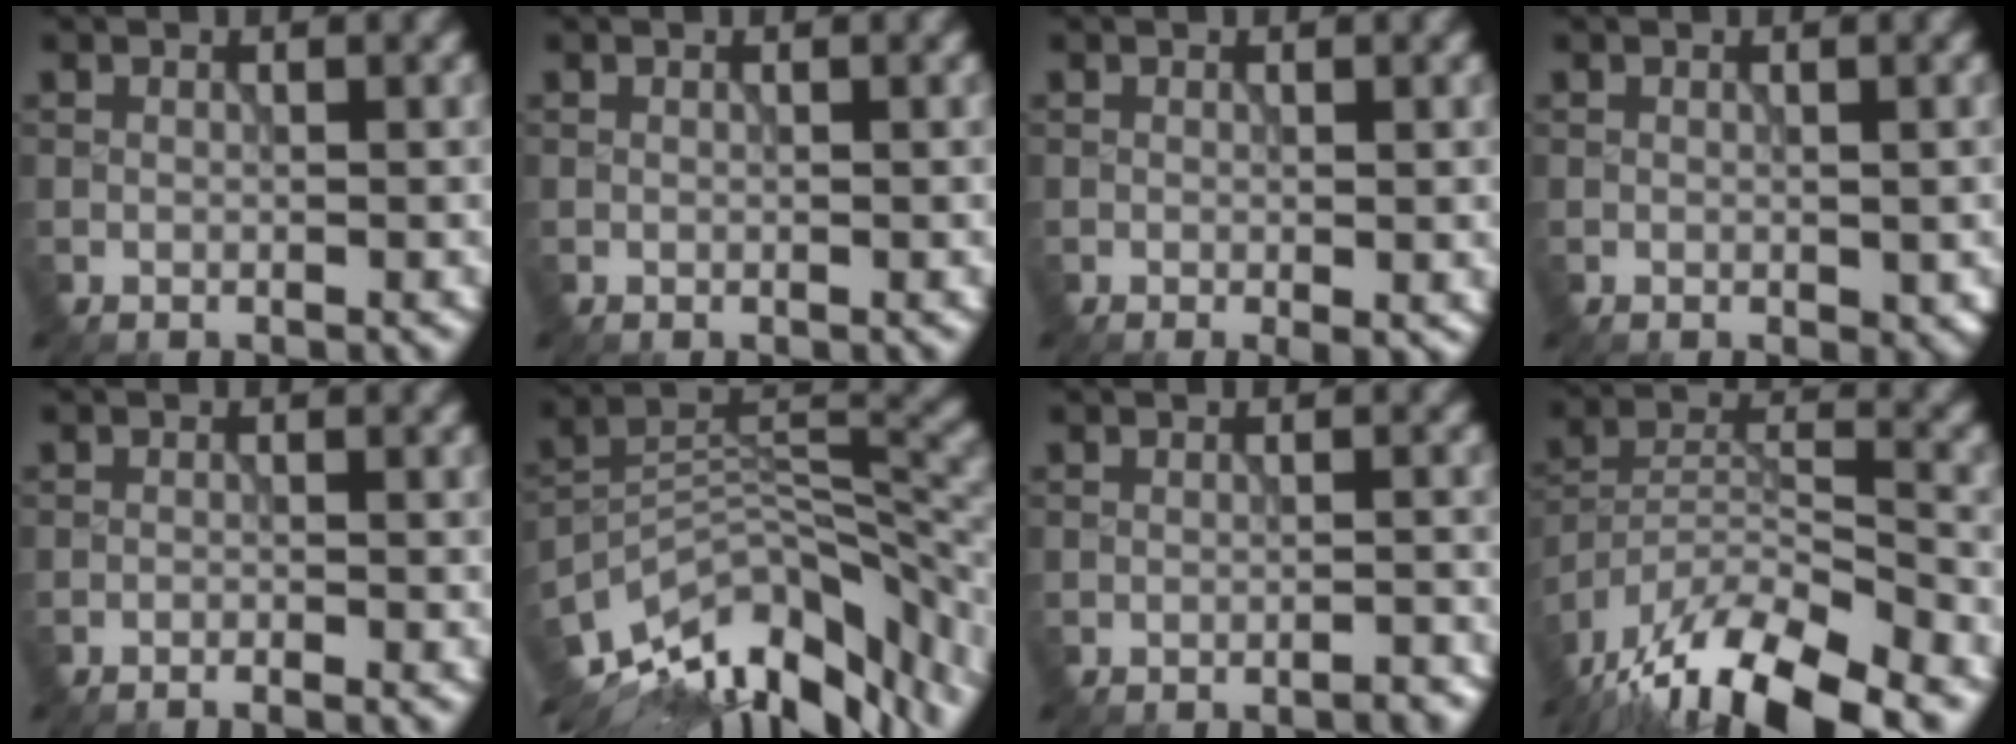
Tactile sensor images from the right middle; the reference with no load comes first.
{"total": 0.0}
{"total": 1.3, "force": [-0.5, 0.1, 1.1], "torque": [-0.015, -0.004, -0.006]}
{"total": 1.5, "force": [-0.3, 0.8, 1.3], "torque": [-0.018, -0.007, -0.001]}
{"total": 1.0, "force": [-0.9, -0.2, 0.5], "torque": [-0.005, 0.002, -0.019]}
{"total": 13.7, "force": [-9.6, 4.9, 8.4], "torque": [-0.156, 0.003, -0.151]}
{"total": 1.4, "force": [-1.2, 0.2, 0.7], "torque": [-0.004, 0.004, -0.015]}
{"total": 16.8, "force": [-13.9, 4.6, 8.2], "torque": [-0.139, -0.006, -0.212]}